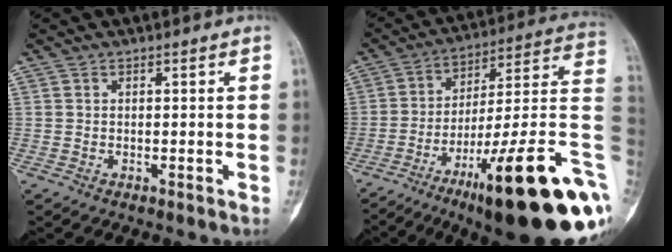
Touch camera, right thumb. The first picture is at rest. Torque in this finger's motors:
{"motor_torque": [3.68, 1.33, 1.31, -1.47, 0.62]}